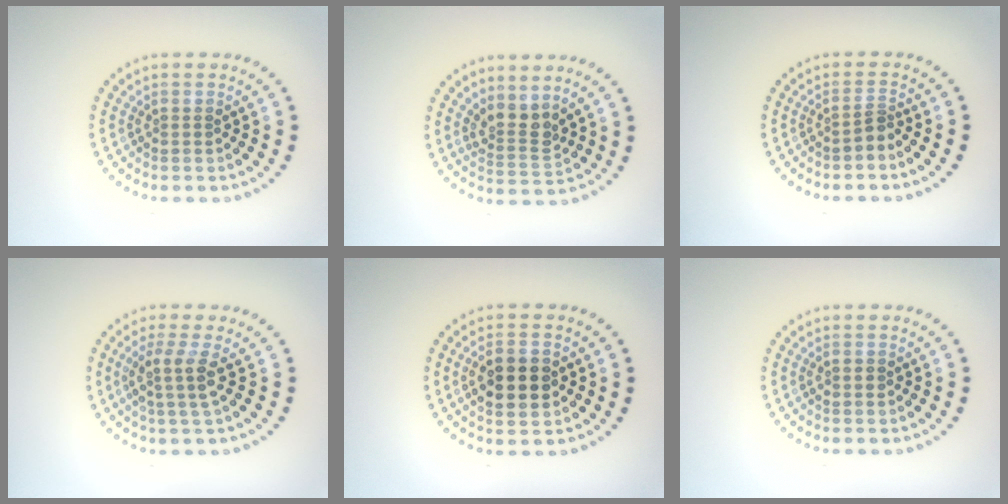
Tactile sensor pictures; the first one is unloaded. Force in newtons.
{"total": 2.7, "press": 2.0, "slide": 1.8}
{"total": 1.1, "press": 0.7, "slide": 0.9}
{"total": 2.7, "press": 2.1, "slide": 1.7}
{"total": 4.3, "press": 4.3, "slide": 0.2}
{"total": 1.1, "press": 1.0, "slide": 0.3}